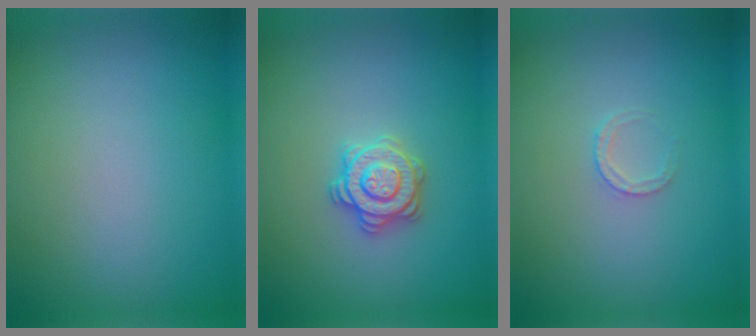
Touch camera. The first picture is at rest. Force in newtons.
{"total": 2.8, "press": 2.8, "slide": 0.2}
{"total": 1.3, "press": 1.3, "slide": 0.2}